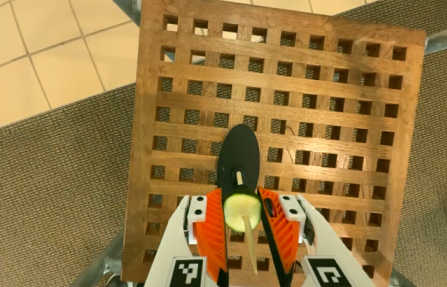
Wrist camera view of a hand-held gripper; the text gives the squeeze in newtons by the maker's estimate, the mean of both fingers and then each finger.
{"total": 6.8, "left": 6.6, "right": 7.0}